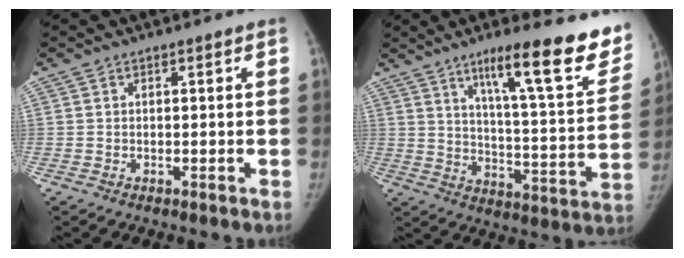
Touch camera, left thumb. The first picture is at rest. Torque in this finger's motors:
{"motor_torque": [0.13, 0.09, 0.79, -0.71, 0.06]}